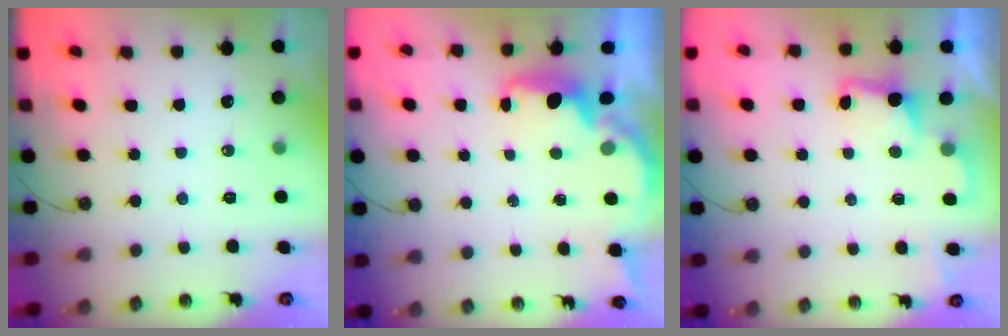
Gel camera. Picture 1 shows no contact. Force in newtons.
{"total": 2.1, "press": 1.9, "slide": 0.8}
{"total": 3.1, "press": 3.0, "slide": 0.8}